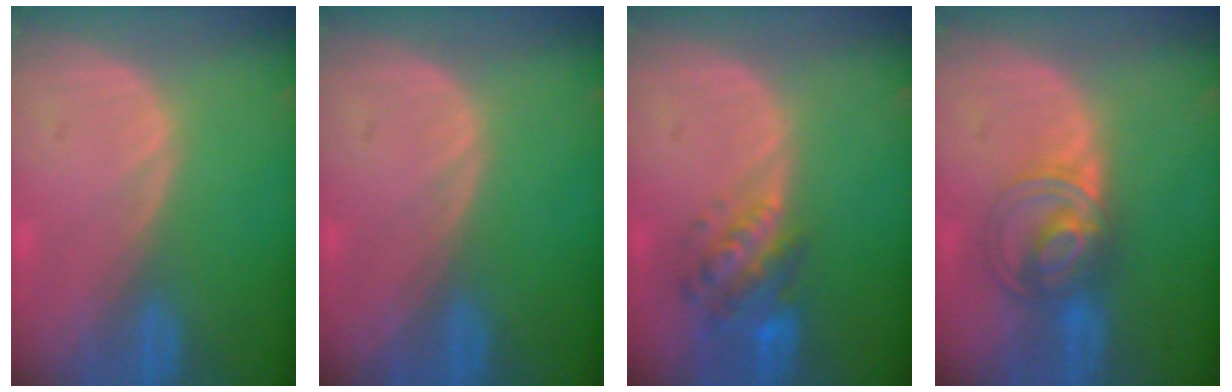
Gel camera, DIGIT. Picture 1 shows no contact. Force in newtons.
{"total": 0.0}
{"total": 6.1, "press": 5.7, "slide": 2.3}
{"total": 6.1, "press": 6.0, "slide": 1.1}